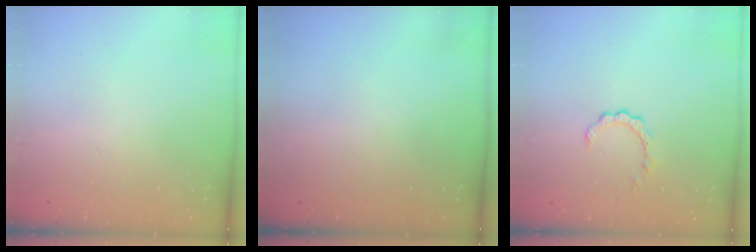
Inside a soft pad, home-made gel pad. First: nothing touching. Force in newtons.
{"total": 0.0}
{"total": 2.4, "press": 2.4, "slide": 0.3}